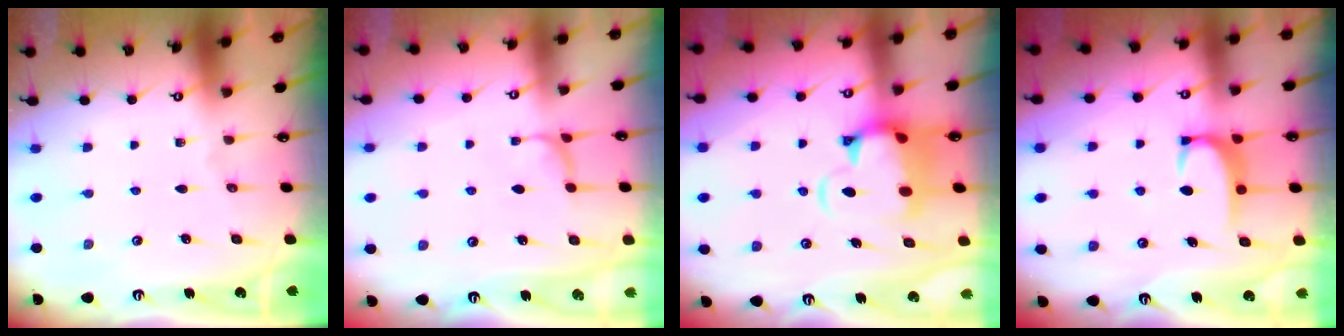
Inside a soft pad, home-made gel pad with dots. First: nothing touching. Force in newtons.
{"total": 1.4, "press": 1.3, "slide": 0.5}
{"total": 4.7, "press": 4.4, "slide": 1.4}
{"total": 2.8, "press": 2.8, "slide": 0.4}